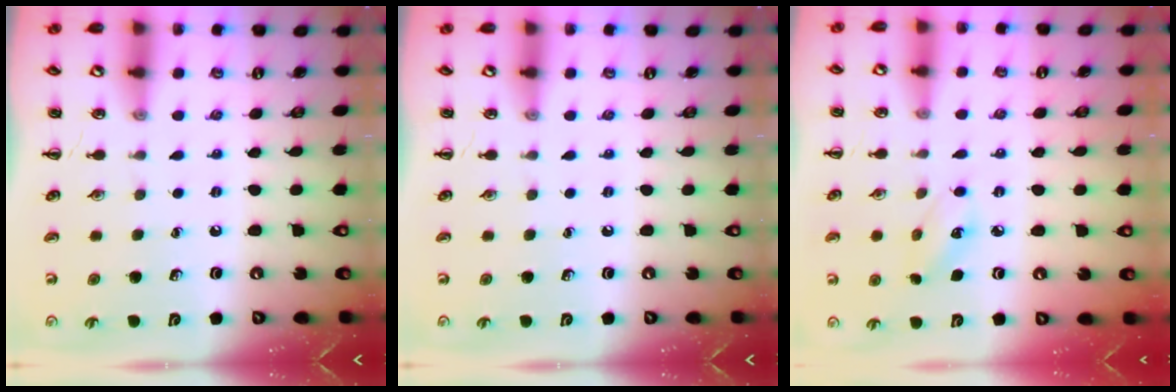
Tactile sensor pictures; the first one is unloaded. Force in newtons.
{"total": 0.0}
{"total": 5.4, "press": 5.2, "slide": 1.4}